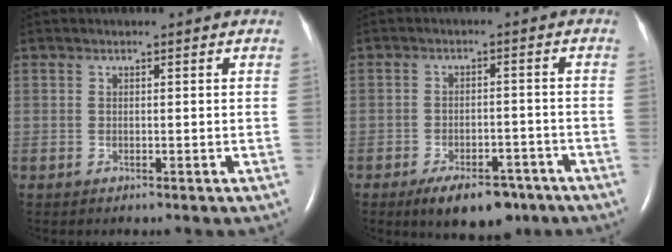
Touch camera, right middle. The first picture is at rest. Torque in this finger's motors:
{"motor_torque": [0.81, -0.80, 0.13, 0.04]}